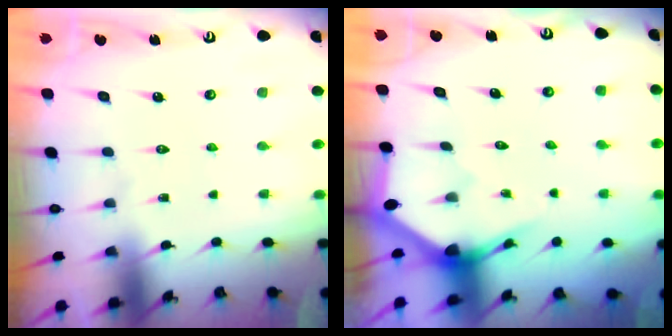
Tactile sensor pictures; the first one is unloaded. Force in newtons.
{"total": 2.9, "press": 2.9, "slide": 0.2}